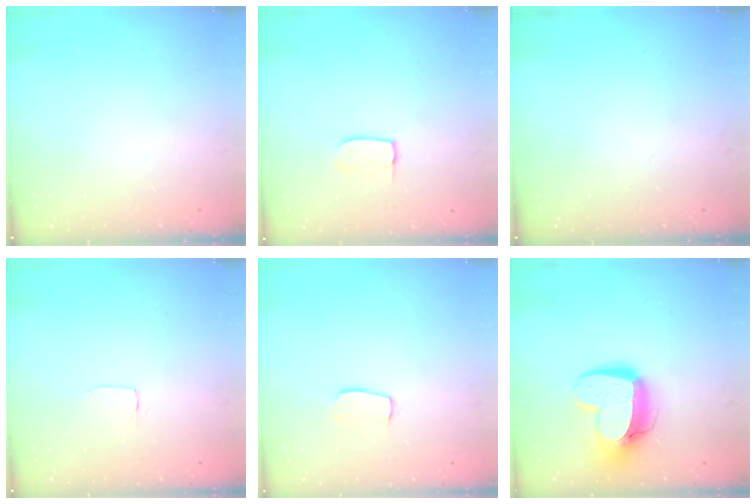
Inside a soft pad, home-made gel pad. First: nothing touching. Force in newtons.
{"total": 4.9, "press": 4.8, "slide": 0.4}
{"total": 0.0}
{"total": 1.2, "press": 1.2, "slide": 0.0}
{"total": 5.5, "press": 5.5, "slide": 0.4}
{"total": 15.5, "press": 15.5, "slide": 1.2}